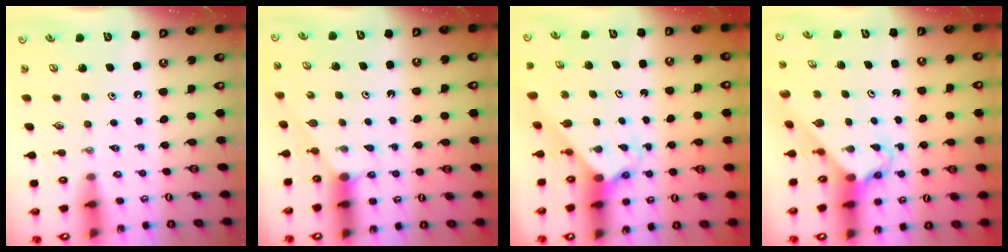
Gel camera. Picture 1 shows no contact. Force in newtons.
{"total": 2.1, "press": 2.1, "slide": 0.3}
{"total": 2.2, "press": 2.2, "slide": 0.1}
{"total": 2.5, "press": 2.5, "slide": 0.2}